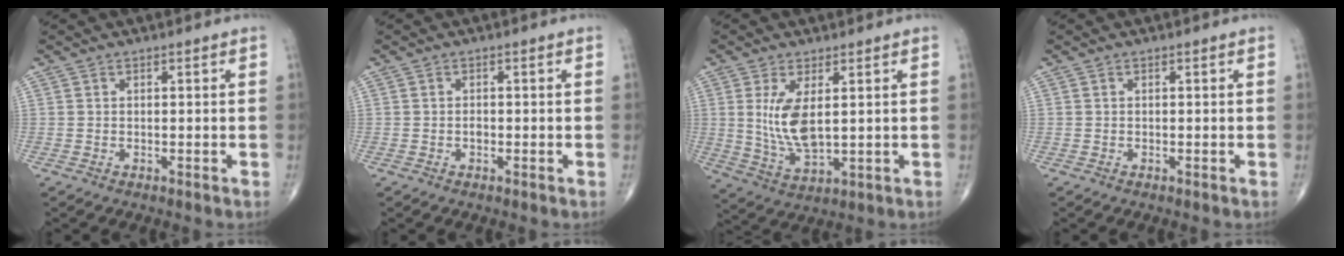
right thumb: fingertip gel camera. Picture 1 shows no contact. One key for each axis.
{"total": 0.9, "fx": -0.3, "fy": 0.6, "fz": 0.6, "tx": -0.009, "ty": 0.002, "tz": -0.008}
{"total": 8.6, "fx": 1.6, "fy": 3.7, "fz": 7.6, "tx": -0.154, "ty": -0.020, "tz": 0.045}
{"total": 0.0}